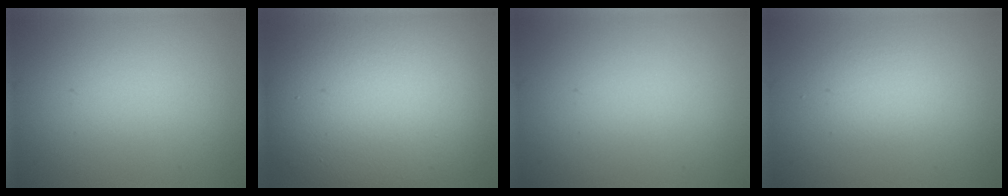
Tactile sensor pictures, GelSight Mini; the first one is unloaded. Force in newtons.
{"total": 15.4, "press": 15.4, "slide": 0.9}
{"total": 0.0}
{"total": 1.8, "press": 1.8, "slide": 0.1}